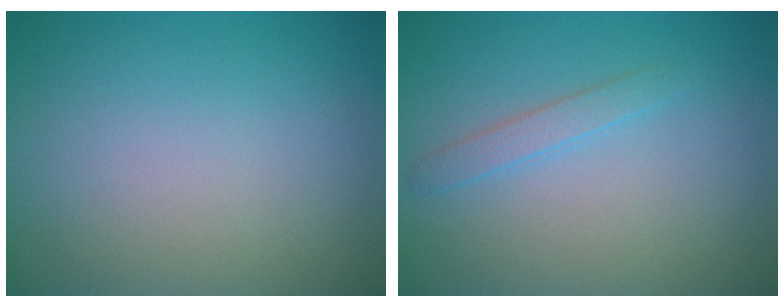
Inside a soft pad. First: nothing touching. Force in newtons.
{"total": 1.3, "press": 1.3, "slide": 0.1}